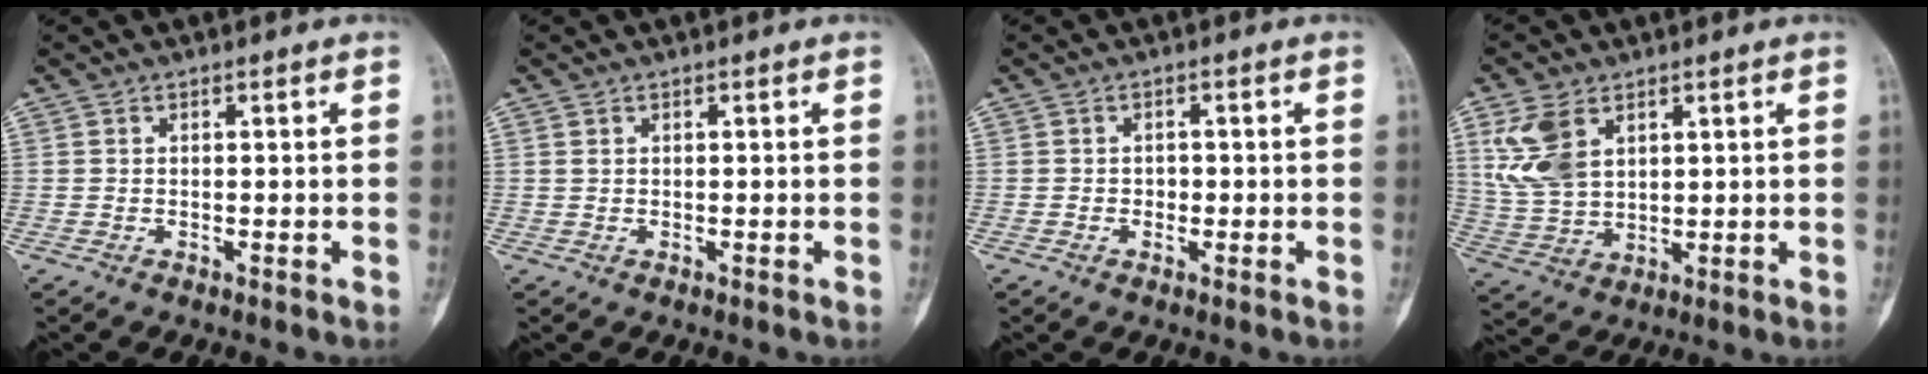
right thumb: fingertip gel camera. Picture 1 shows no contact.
{"total": 0.7, "force": [0.4, 0.4, 0.4], "torque": [-0.009, 0.004, 0.009]}
{"total": 1.5, "force": [-0.3, 1.3, 0.8], "torque": [-0.002, 0.005, -0.006]}
{"total": 10.1, "force": [4.3, 6.4, 6.5], "torque": [-0.131, -0.011, 0.098]}